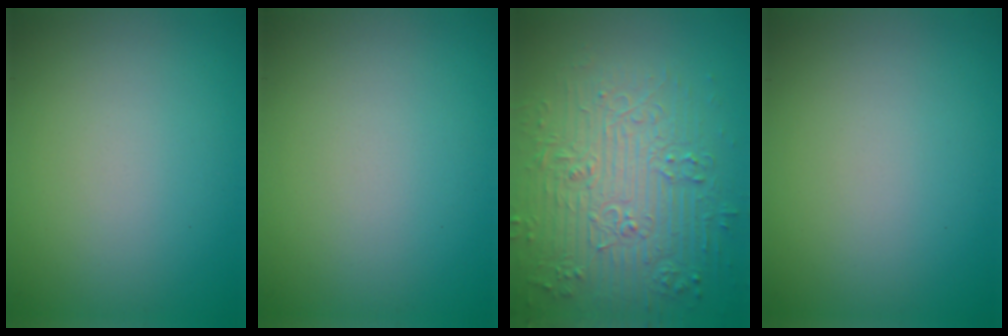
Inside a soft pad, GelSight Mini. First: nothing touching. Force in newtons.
{"total": 0.0}
{"total": 7.4, "press": 5.9, "slide": 4.6}
{"total": 0.0}